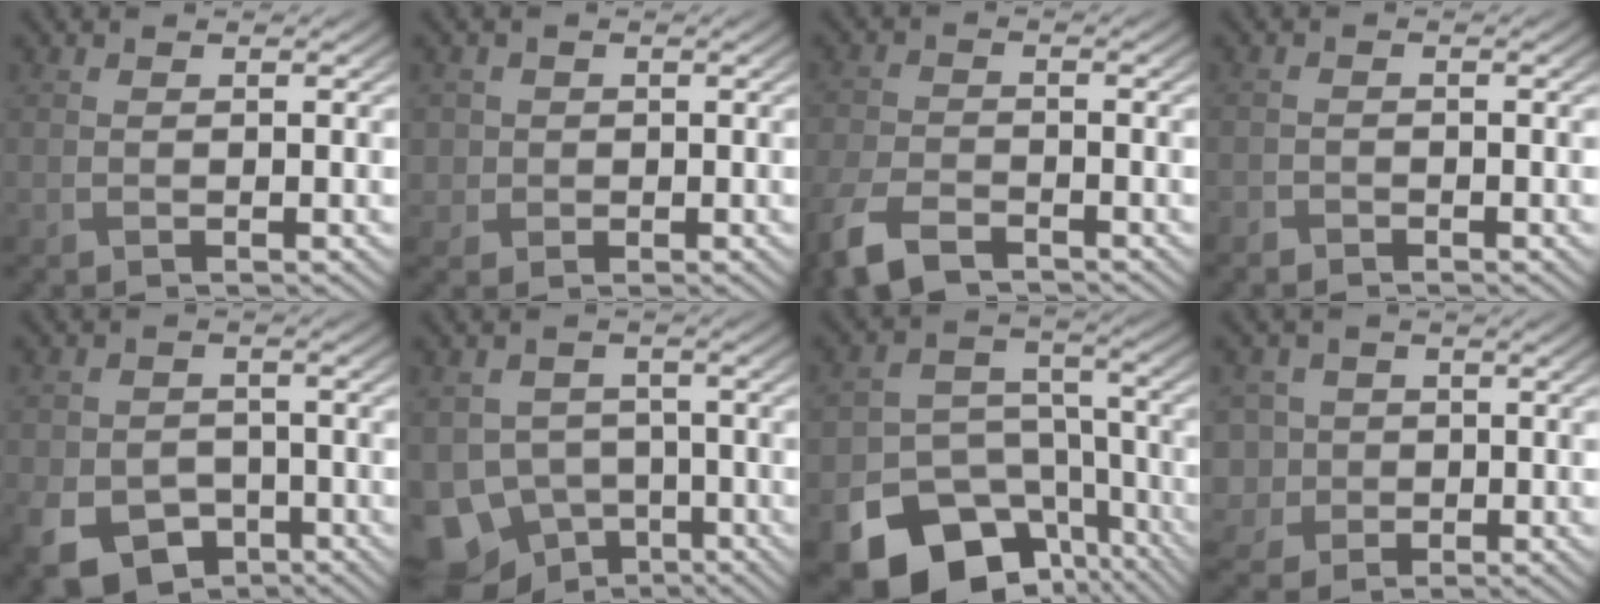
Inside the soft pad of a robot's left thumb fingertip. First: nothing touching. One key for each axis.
{"total": 2.5, "fx": 0.3, "fy": 2.5, "fz": 0.2, "tx": -0.010, "ty": -0.003, "tz": 0.004}
{"total": 6.3, "fx": -4.5, "fy": 2.8, "fz": 3.4, "tx": -0.077, "ty": -0.015, "tz": -0.097}
{"total": 1.2, "fx": -1.2, "fy": 0.4, "fz": 0.1, "tx": -0.001, "ty": -0.003, "tz": -0.026}
{"total": 8.6, "fx": -4.1, "fy": 6.3, "fz": 4.0, "tx": -0.087, "ty": -0.033, "tz": -0.072}
{"total": 9.9, "fx": -5.7, "fy": 7.4, "fz": 3.3, "tx": -0.086, "ty": -0.028, "tz": -0.099}
{"total": 17.1, "fx": -10.2, "fy": 11.9, "fz": 6.8, "tx": -0.135, "ty": -0.058, "tz": -0.141}
{"total": 6.5, "fx": -1.1, "fy": 6.1, "fz": 2.0, "tx": -0.077, "ty": 0.005, "tz": -0.048}